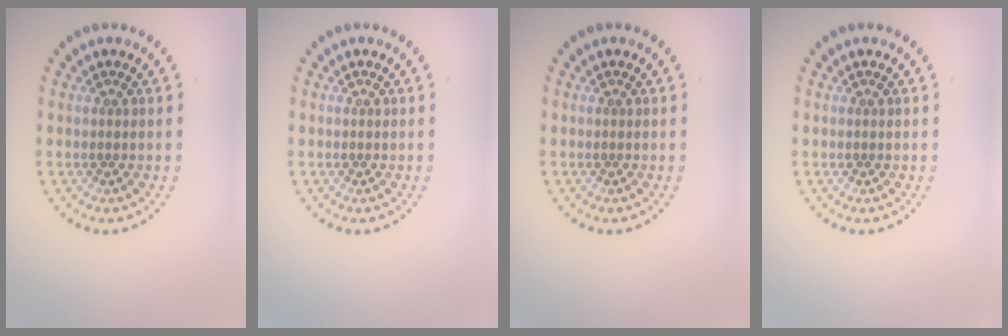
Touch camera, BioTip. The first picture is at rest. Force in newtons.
{"total": 0.0}
{"total": 0.0}
{"total": 0.0}